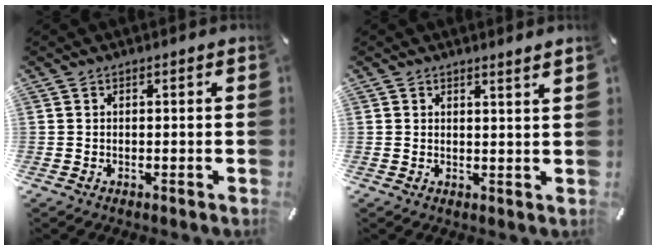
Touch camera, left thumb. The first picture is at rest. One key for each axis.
{"total": 1.6, "fx": 1.5, "fy": -0.3, "fz": 0.4, "tx": -0.008, "ty": -0.006, "tz": 0.028}